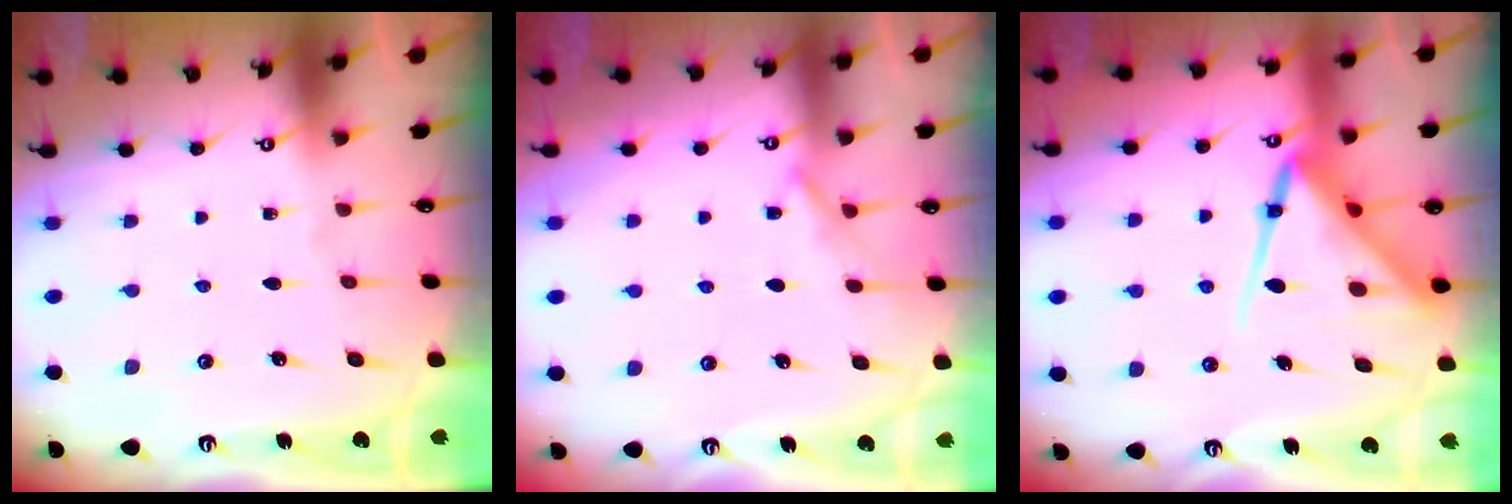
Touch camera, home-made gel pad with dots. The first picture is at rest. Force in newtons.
{"total": 6.4, "press": 6.4, "slide": 0.7}
{"total": 13.6, "press": 13.5, "slide": 1.2}